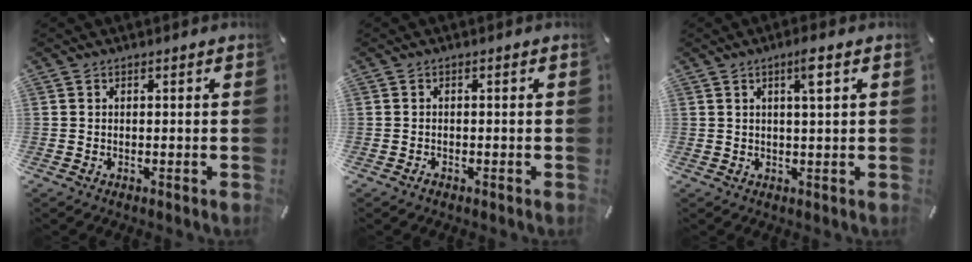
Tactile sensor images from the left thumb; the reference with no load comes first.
{"total": 0.7, "force": [-0.6, 0.3, 0.3], "torque": [-0.008, 0.000, -0.012]}
{"total": 4.1, "force": [1.7, 0.4, 3.6], "torque": [-0.067, -0.001, 0.024]}